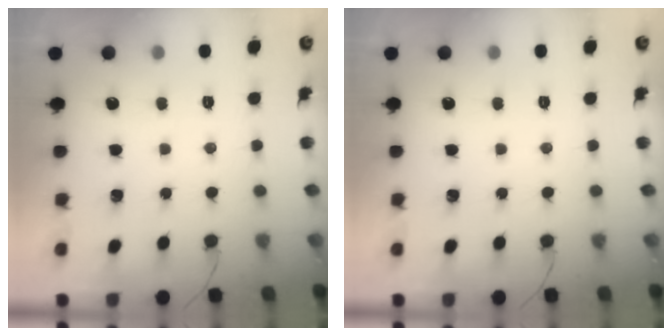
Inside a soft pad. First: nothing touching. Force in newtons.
{"total": 0.0}